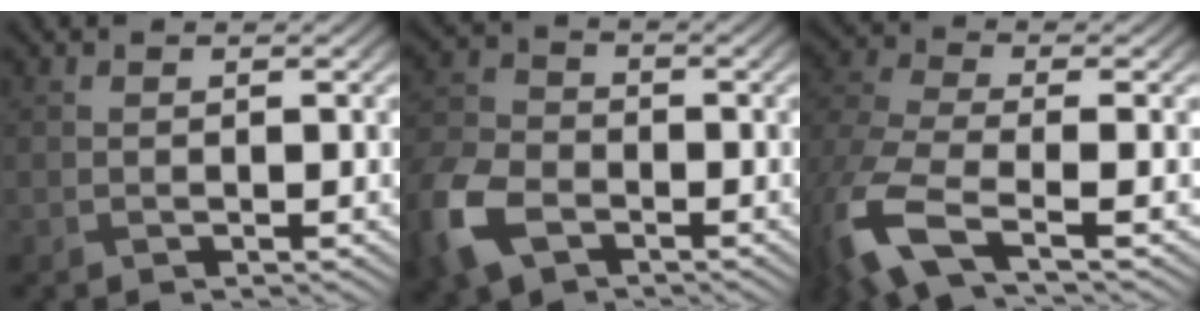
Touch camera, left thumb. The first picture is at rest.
{"total": 9.8, "force": [-4.7, 6.4, 5.7], "torque": [-0.166, -0.026, -0.102]}
{"total": 9.7, "force": [-4.4, 4.0, 7.8], "torque": [-0.198, -0.018, -0.102]}